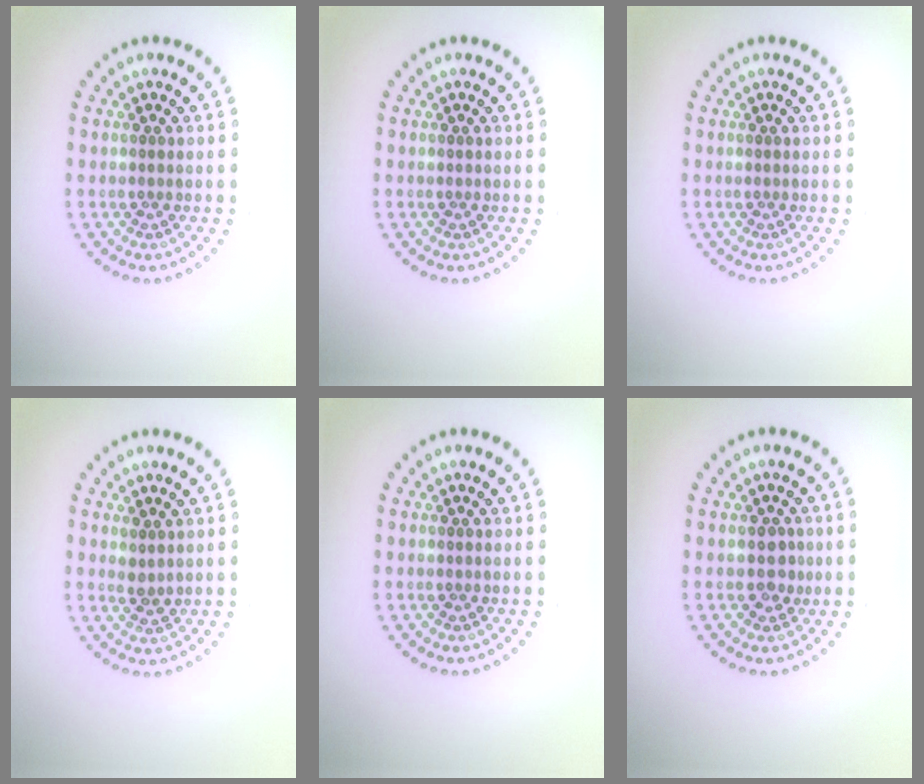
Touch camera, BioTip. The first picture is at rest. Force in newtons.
{"total": 0.0}
{"total": 0.0}
{"total": 1.5, "press": 1.2, "slide": 0.8}
{"total": 0.0}
{"total": 1.5, "press": 1.4, "slide": 0.5}